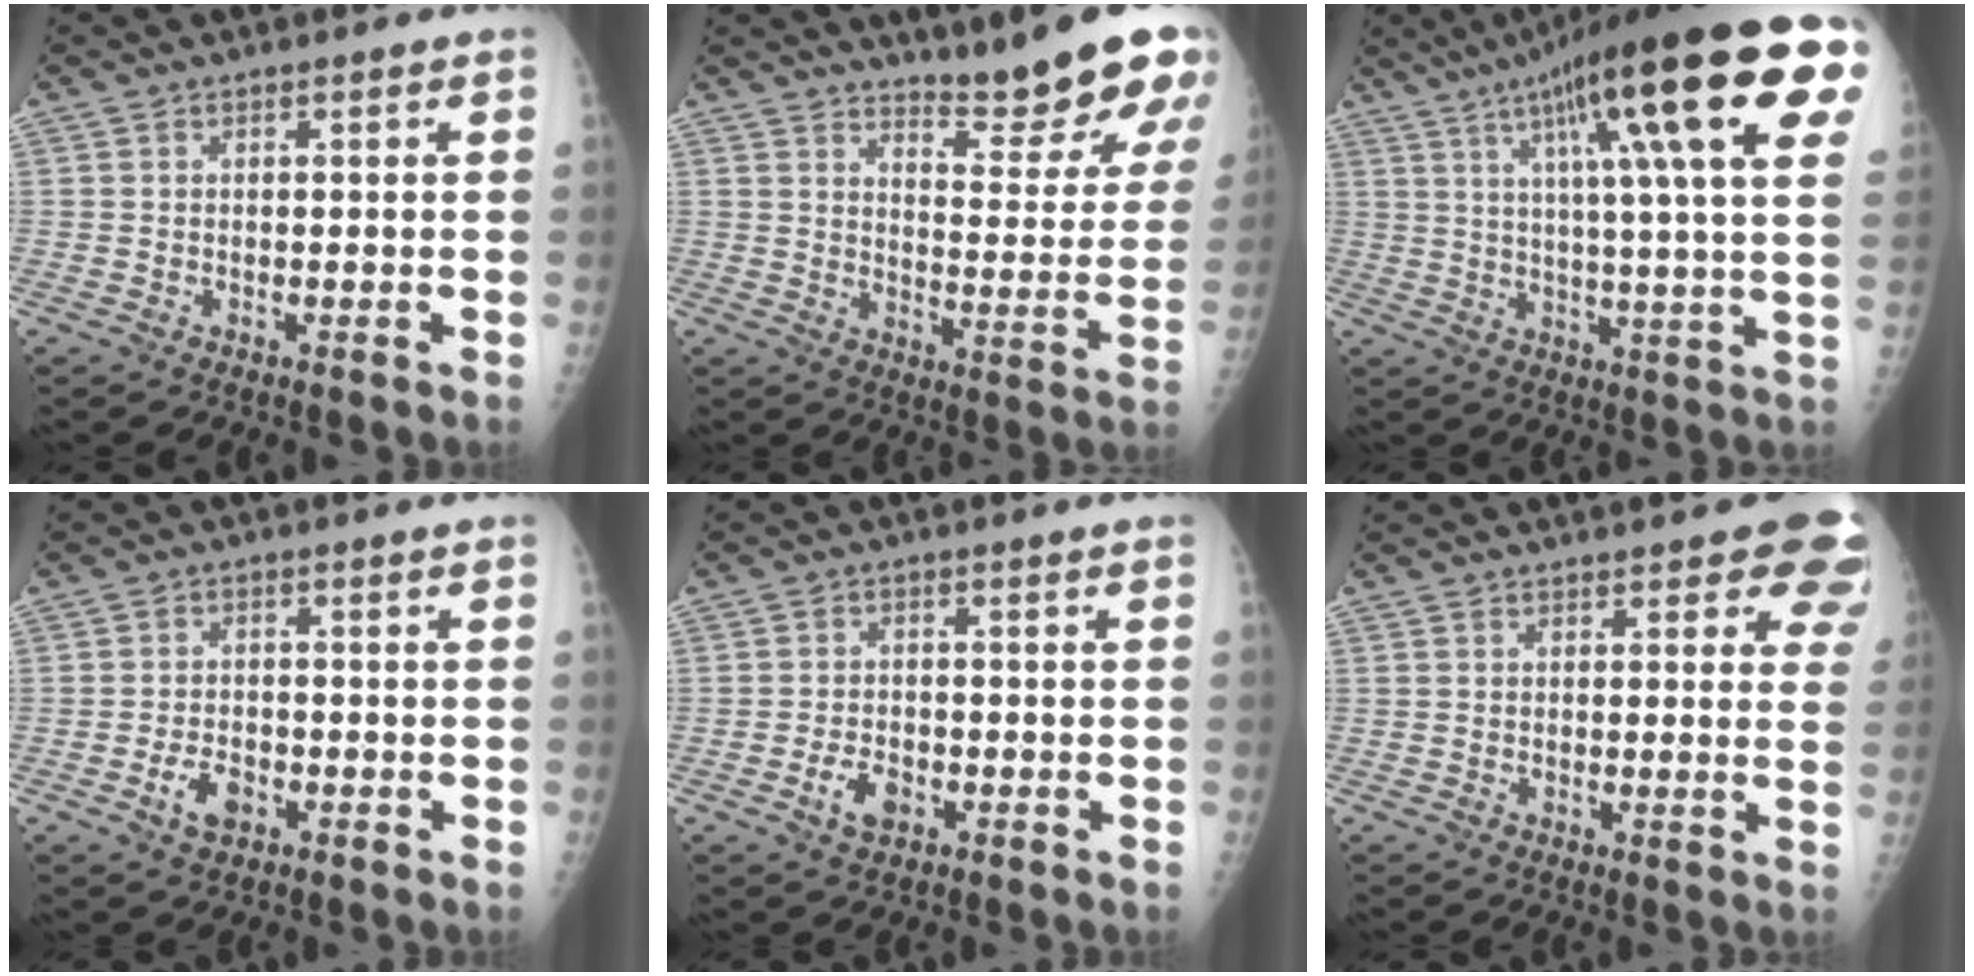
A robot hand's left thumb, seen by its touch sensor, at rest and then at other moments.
{"total": 16.1, "force": [13.2, 2.6, 9.0], "torque": [-0.090, -0.111, 0.178]}
{"total": 27.5, "force": [12.1, 4.5, 24.3], "torque": [-0.328, 0.002, 0.172]}
{"total": 4.2, "force": [-2.0, 2.7, 2.5], "torque": [-0.036, 0.013, -0.036]}
{"total": 4.1, "force": [-2.0, 2.6, 2.5], "torque": [-0.035, 0.012, -0.034]}
{"total": 8.4, "force": [5.7, 3.4, 5.2], "torque": [-0.016, -0.018, 0.049]}